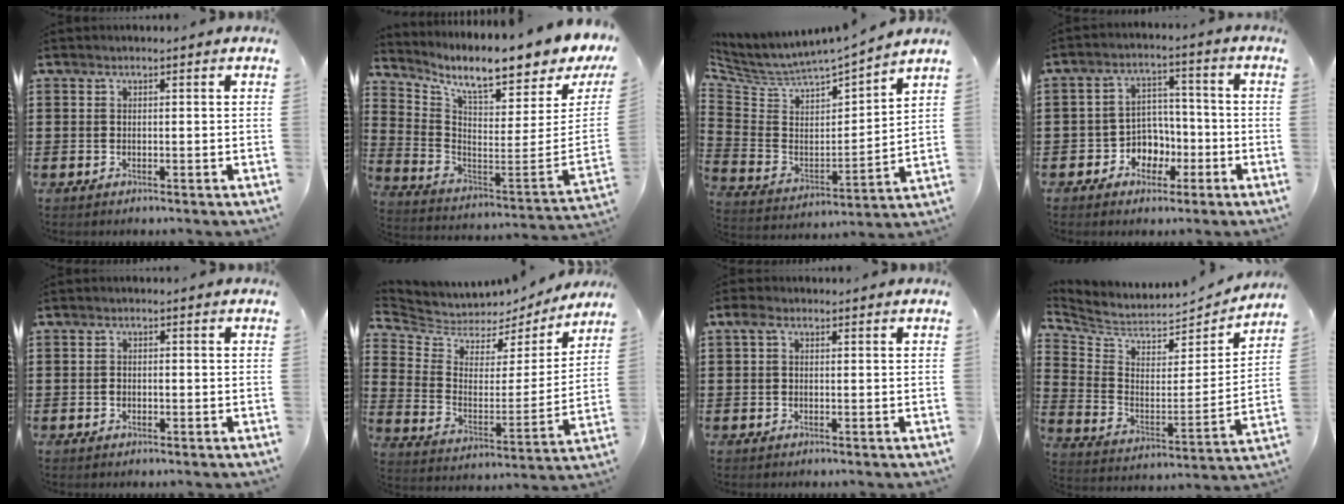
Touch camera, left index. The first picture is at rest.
{"total": 8.5, "force": [6.6, 0.1, 5.3], "torque": [-0.108, -0.076, 0.099]}
{"total": 3.8, "force": [3.4, 1.5, 0.7], "torque": [-0.043, -0.043, 0.051]}
{"total": 5.2, "force": [-2.1, 4.5, 1.3], "torque": [-0.038, 0.013, -0.040]}
{"total": 0.8, "force": [-0.2, 0.5, 0.6], "torque": [-0.014, 0.001, -0.005]}
{"total": 5.3, "force": [4.7, 2.3, 0.3], "torque": [-0.044, -0.040, 0.077]}
{"total": 1.5, "force": [-0.1, 0.9, 1.2], "torque": [-0.026, 0.006, -0.003]}
{"total": 5.4, "force": [5.0, 1.7, 1.0], "torque": [-0.052, -0.045, 0.084]}